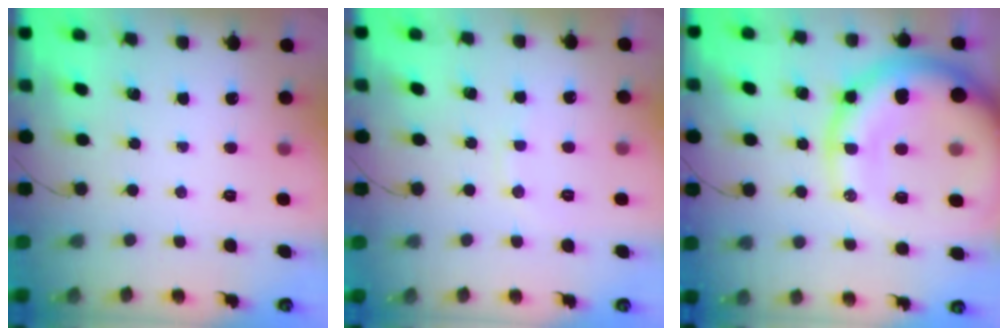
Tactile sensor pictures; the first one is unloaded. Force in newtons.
{"total": 5.8, "press": 5.6, "slide": 1.6}
{"total": 24.1, "press": 23.8, "slide": 3.9}